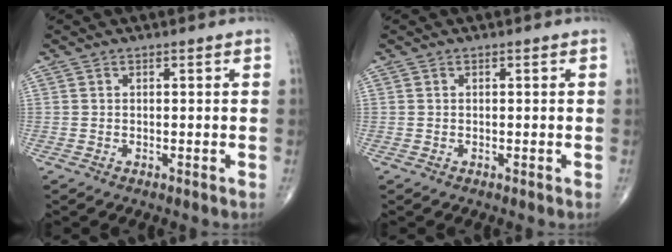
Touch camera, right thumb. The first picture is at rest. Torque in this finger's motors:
{"motor_torque": [0.00, 0.00, 0.00, 0.00, 0.00]}